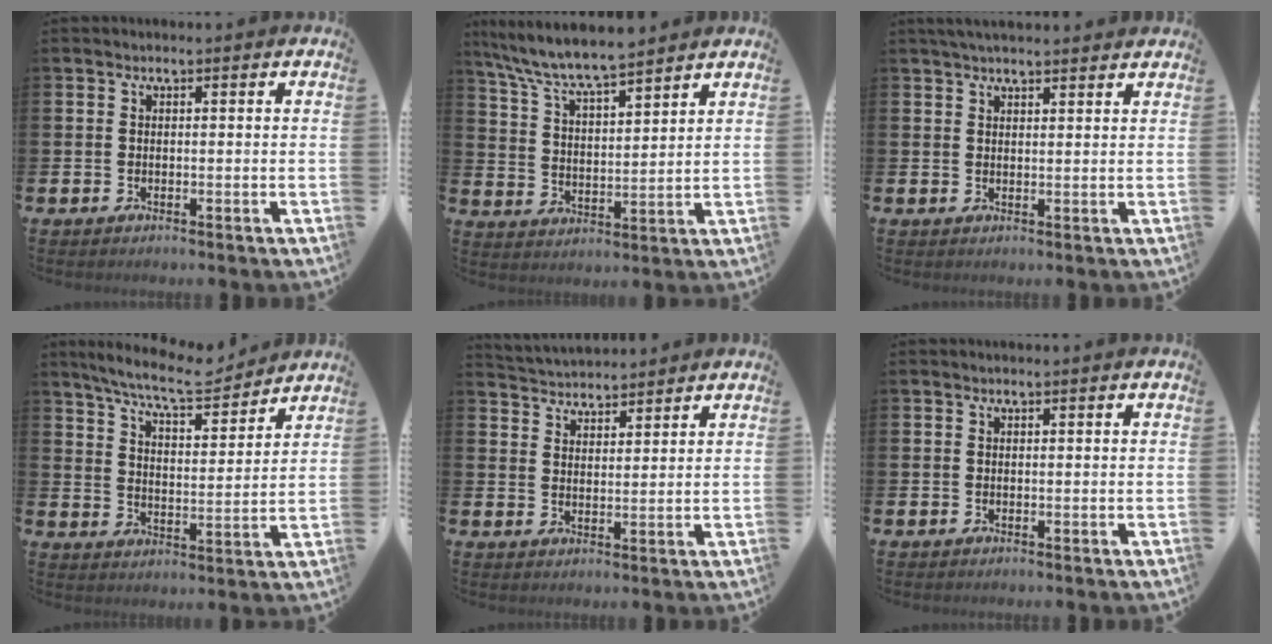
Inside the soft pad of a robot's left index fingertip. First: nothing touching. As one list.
[{"total": 7.6, "force": [7.2, 0.6, 2.3], "torque": [-0.074, -0.043, 0.128]}, {"total": 3.0, "force": [2.9, 0.4, 0.8], "torque": [-0.020, -0.006, 0.053]}, {"total": 8.4, "force": [7.8, 1.2, 3.0], "torque": [-0.081, -0.044, 0.137]}, {"total": 4.0, "force": [3.9, 0.6, -0.4], "torque": [-0.003, -0.023, 0.070]}, {"total": 0.0}]